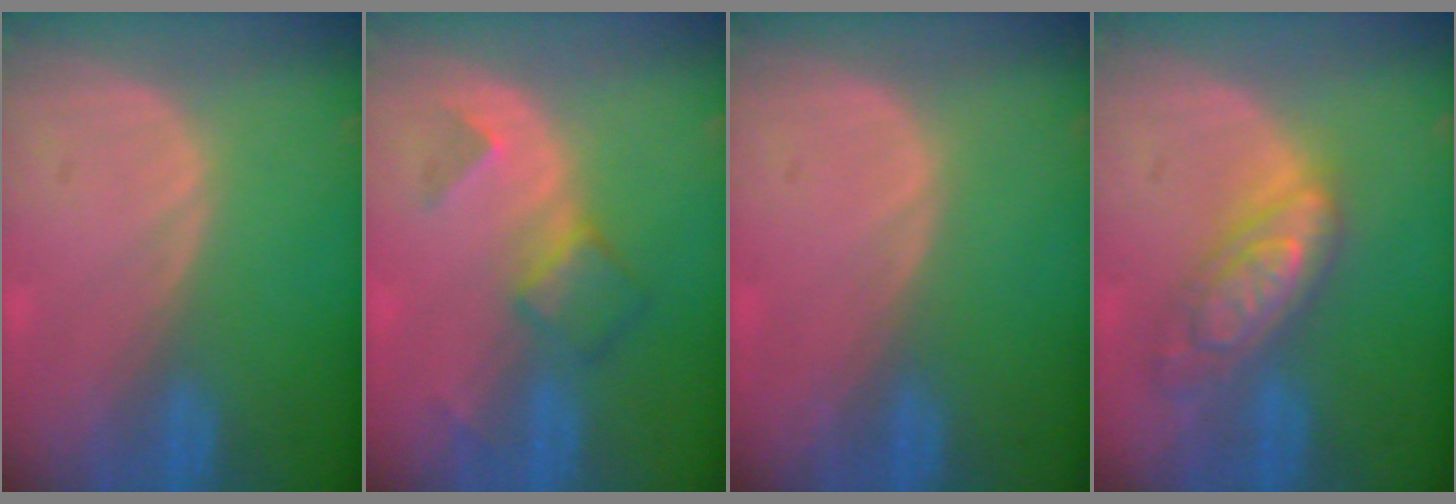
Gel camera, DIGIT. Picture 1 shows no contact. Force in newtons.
{"total": 4.8, "press": 4.6, "slide": 1.4}
{"total": 0.0}
{"total": 7.1, "press": 7.1, "slide": 0.4}